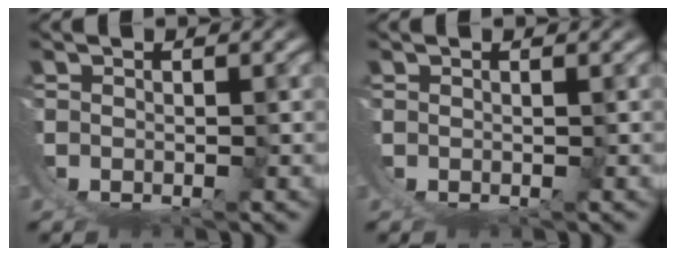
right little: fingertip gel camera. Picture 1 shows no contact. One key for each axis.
{"total": 0.0}